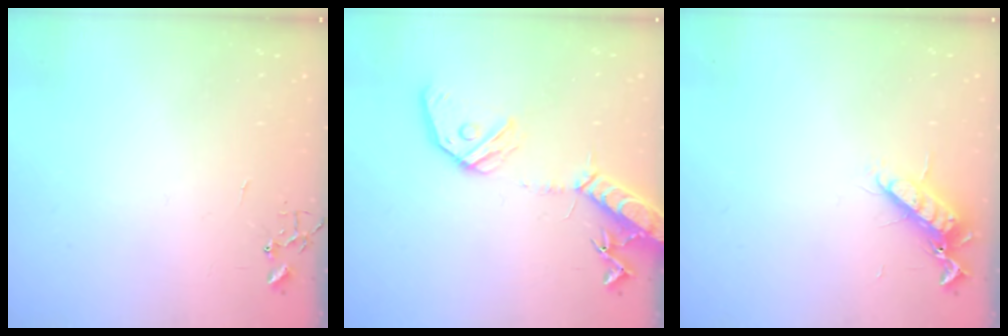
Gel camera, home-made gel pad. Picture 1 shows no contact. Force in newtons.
{"total": 16.6, "press": 16.2, "slide": 3.2}
{"total": 11.1, "press": 11.1, "slide": 1.3}